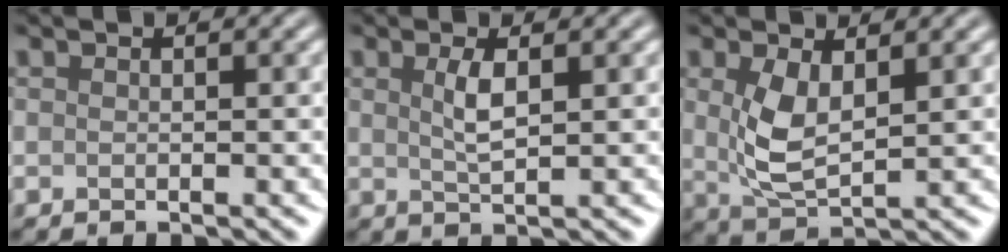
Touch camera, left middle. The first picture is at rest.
{"total": 2.2, "force": [0.7, 0.6, 2.0], "torque": [-0.041, -0.001, 0.016]}
{"total": 4.1, "force": [1.1, 1.9, 3.5], "torque": [-0.083, -0.007, 0.027]}